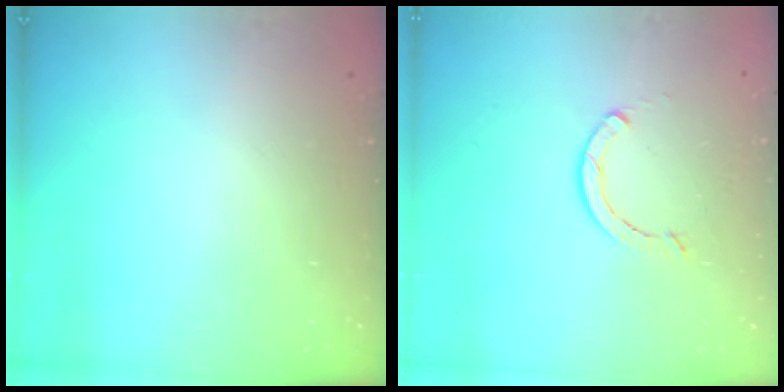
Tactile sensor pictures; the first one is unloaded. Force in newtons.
{"total": 2.4, "press": 2.4, "slide": 0.0}